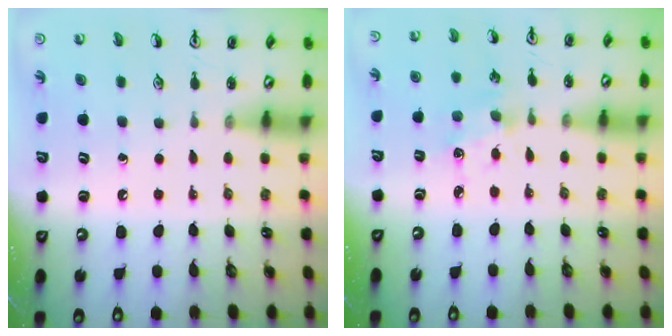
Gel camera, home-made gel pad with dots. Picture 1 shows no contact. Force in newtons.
{"total": 2.9, "press": 2.9, "slide": 0.3}